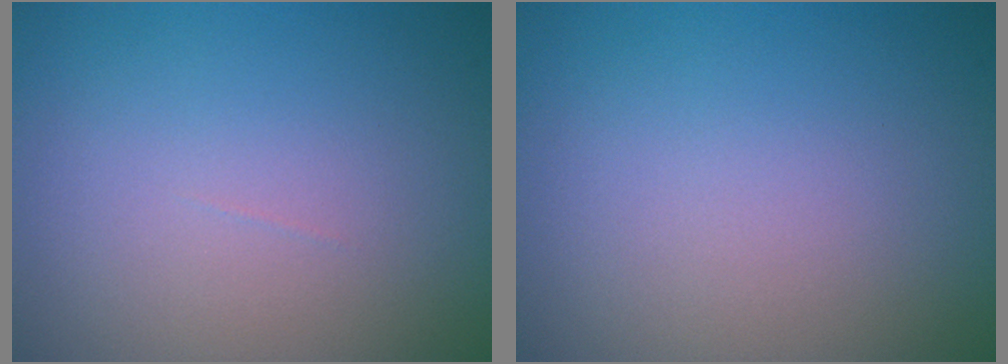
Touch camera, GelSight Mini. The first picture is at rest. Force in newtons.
{"total": 0.0}